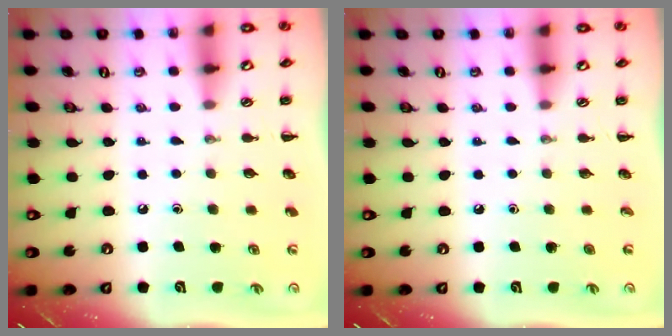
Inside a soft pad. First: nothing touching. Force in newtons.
{"total": 0.0}